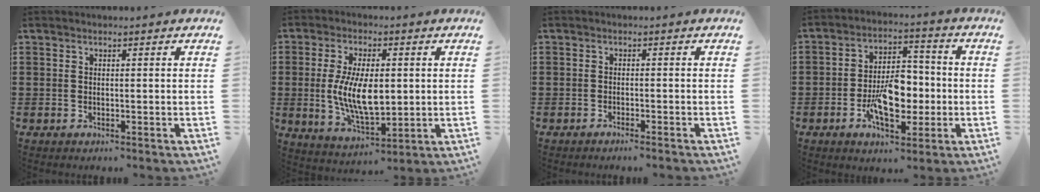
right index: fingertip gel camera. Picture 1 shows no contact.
{"total": 9.8, "force": [0.3, 4.6, 8.7], "torque": [-0.186, 0.002, 0.003]}
{"total": 0.9, "force": [-0.9, -0.2, 0.3], "torque": [-0.007, -0.002, -0.017]}
{"total": 9.3, "force": [-2.0, 5.1, 7.5], "torque": [-0.130, 0.003, -0.040]}